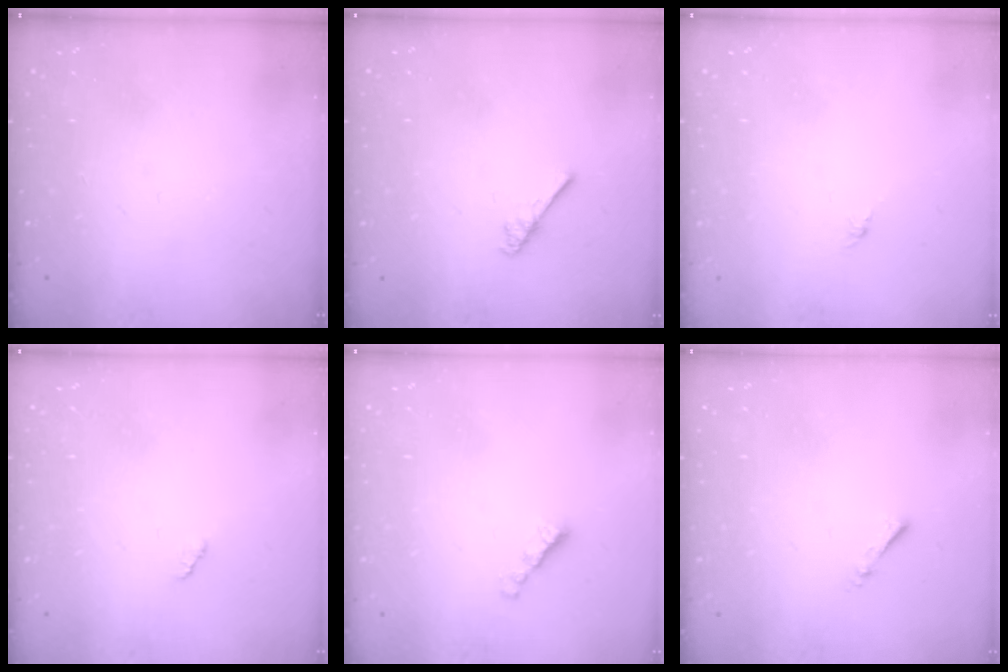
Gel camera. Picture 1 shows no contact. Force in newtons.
{"total": 2.9, "press": 2.9, "slide": 0.4}
{"total": 0.0}
{"total": 2.1, "press": 2.1, "slide": 0.3}
{"total": 2.7, "press": 2.6, "slide": 0.7}
{"total": 1.3, "press": 1.2, "slide": 0.3}